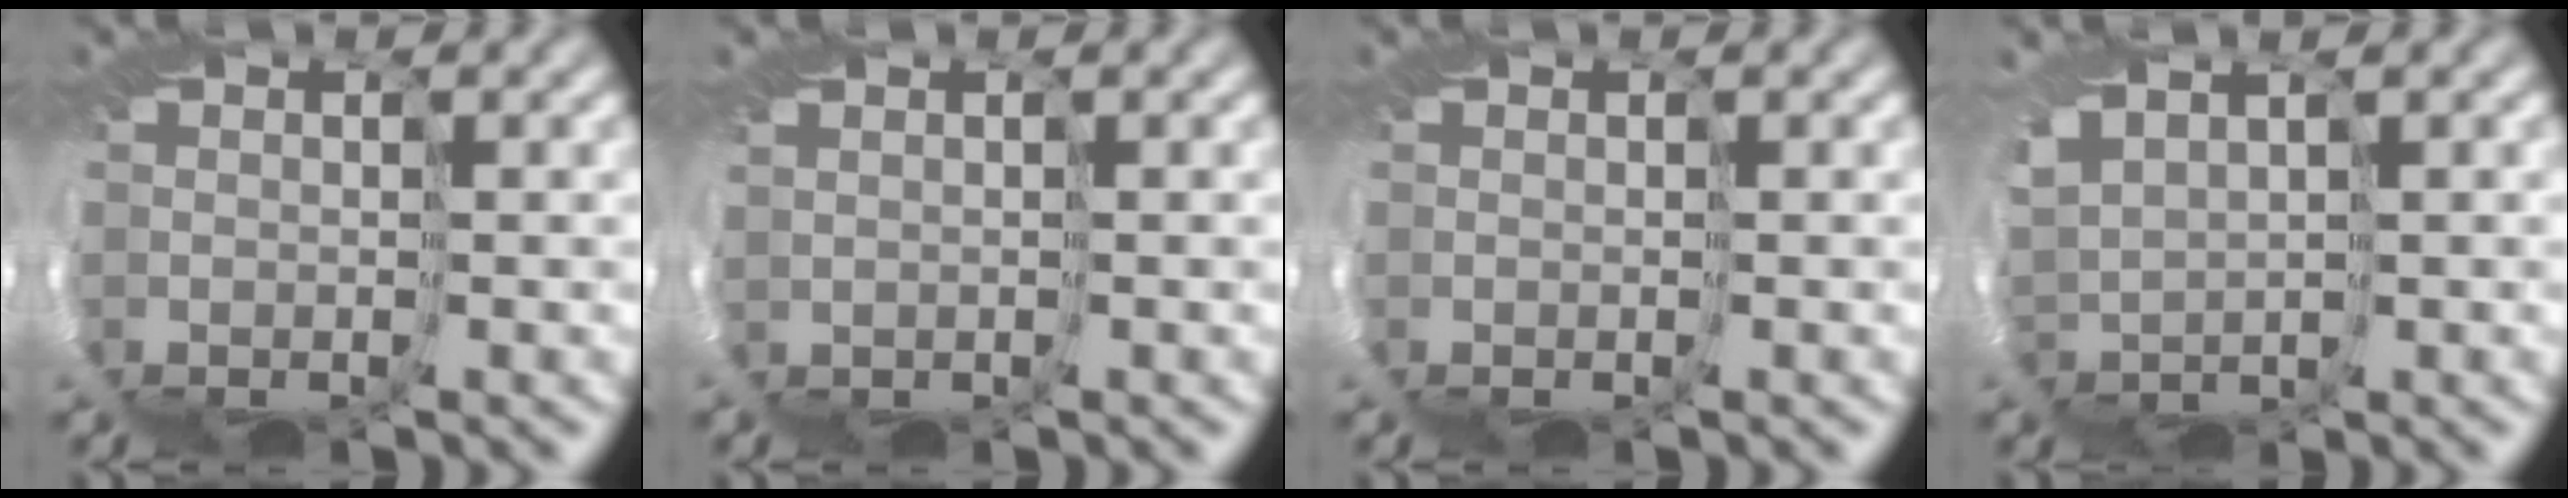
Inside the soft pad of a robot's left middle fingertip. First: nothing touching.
{"total": 2.6, "force": [1.3, -1.5, -1.7], "torque": [0.034, -0.005, 0.025]}
{"total": 0.0}
{"total": 4.6, "force": [4.4, -0.6, -1.2], "torque": [-0.006, 0.013, 0.083]}